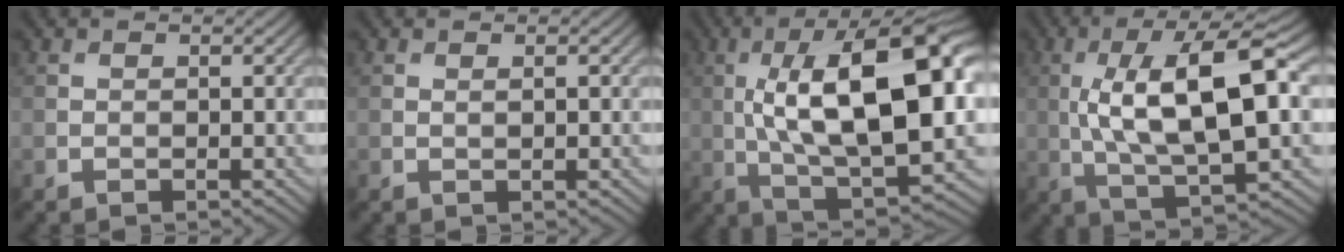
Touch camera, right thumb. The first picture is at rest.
{"total": 0.7, "force": [0.2, 0.1, 0.6], "torque": [-0.011, 0.003, 0.003]}
{"total": 19.3, "force": [2.0, 7.2, 17.8], "torque": [-0.280, 0.018, 0.034]}
{"total": 14.1, "force": [1.2, 4.6, 13.2], "torque": [-0.236, 0.004, 0.020]}